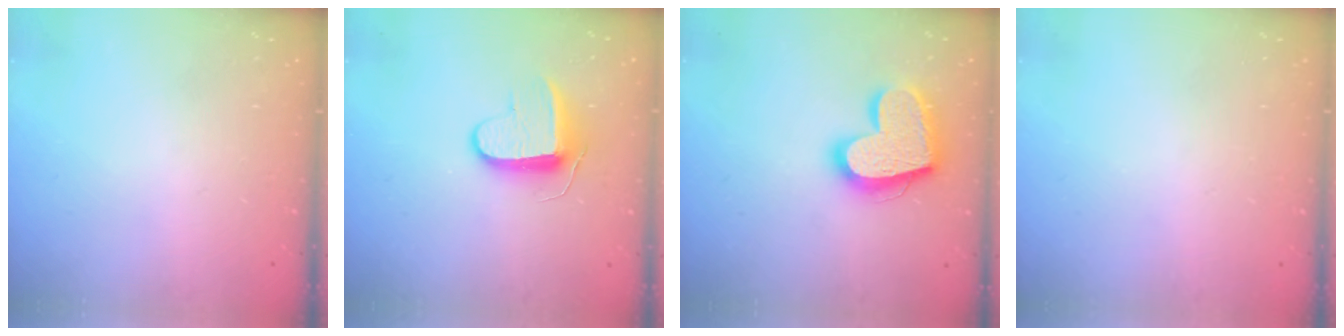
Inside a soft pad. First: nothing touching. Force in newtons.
{"total": 9.2, "press": 9.2, "slide": 0.3}
{"total": 19.5, "press": 19.4, "slide": 1.6}
{"total": 0.0}